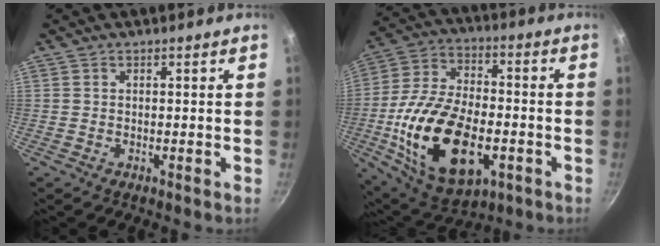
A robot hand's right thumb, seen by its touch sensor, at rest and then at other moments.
{"total": 23.6, "force": [-6.0, 13.1, 18.7], "torque": [-0.340, 0.020, -0.097]}